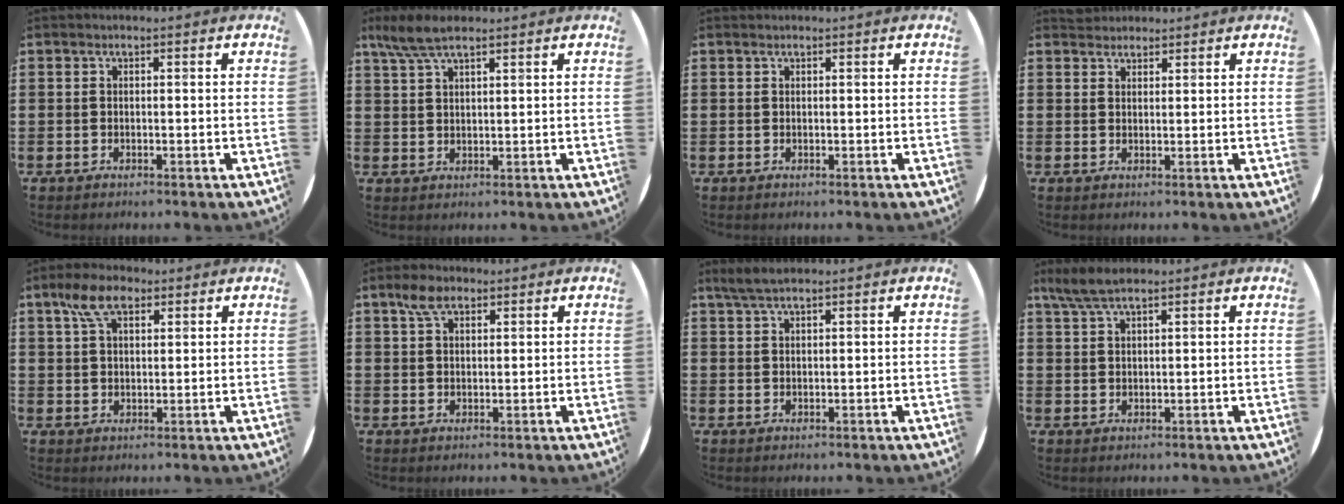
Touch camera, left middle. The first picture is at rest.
{"total": 5.1, "force": [3.9, 1.3, 3.0], "torque": [-0.066, 0.001, 0.071]}
{"total": 0.0}
{"total": 1.9, "force": [1.8, 0.5, -0.2], "torque": [0.009, 0.002, 0.035]}
{"total": 6.2, "force": [3.8, 3.2, 3.7], "torque": [-0.075, 0.010, 0.067]}
{"total": 3.9, "force": [2.7, 2.0, 2.0], "torque": [-0.036, 0.005, 0.047]}
{"total": 2.7, "force": [2.2, 0.6, 1.5], "torque": [-0.033, 0.005, 0.040]}
{"total": 4.2, "force": [3.3, 1.0, 2.4], "torque": [-0.054, 0.002, 0.060]}